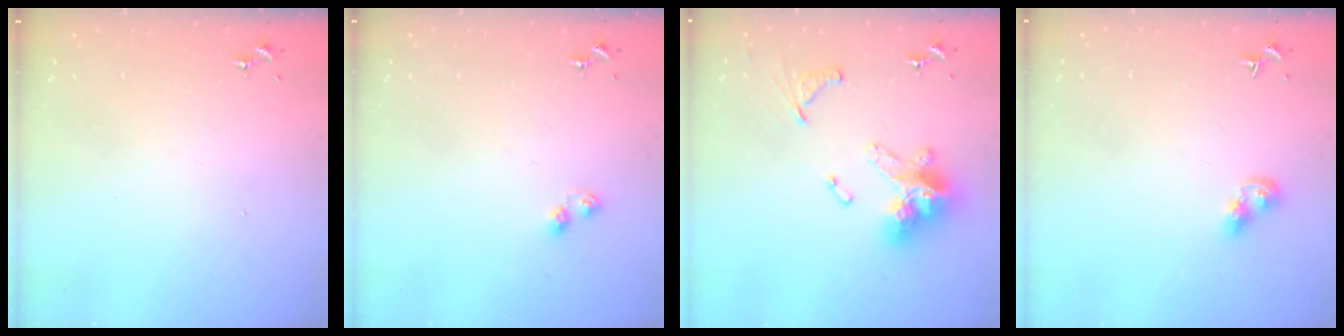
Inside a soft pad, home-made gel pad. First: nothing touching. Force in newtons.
{"total": 4.6, "press": 4.6, "slide": 0.4}
{"total": 17.5, "press": 17.5, "slide": 1.7}
{"total": 7.1, "press": 7.0, "slide": 0.8}